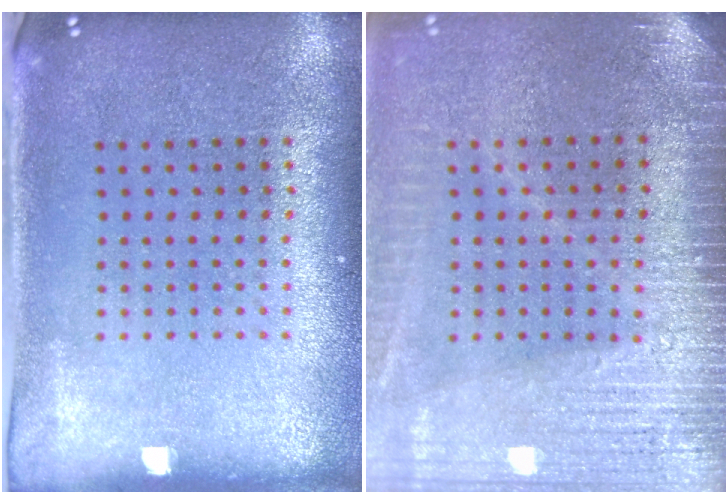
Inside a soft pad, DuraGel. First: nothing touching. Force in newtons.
{"total": 3.6, "press": 3.2, "slide": 1.6}